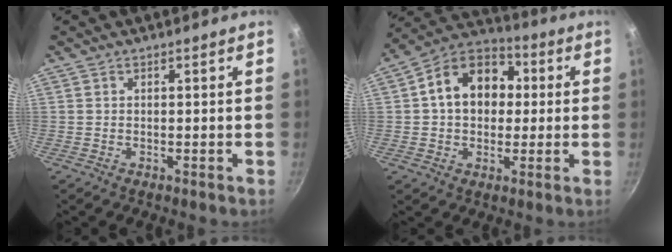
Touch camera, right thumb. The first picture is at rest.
{"total": 14.5, "force": [1.9, 10.9, 9.4], "torque": [-0.116, 0.030, 0.012]}